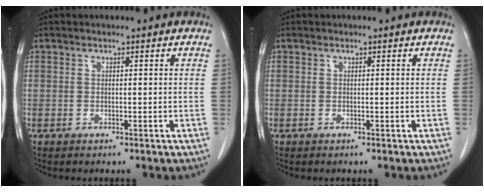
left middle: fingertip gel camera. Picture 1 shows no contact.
{"total": 0.0}